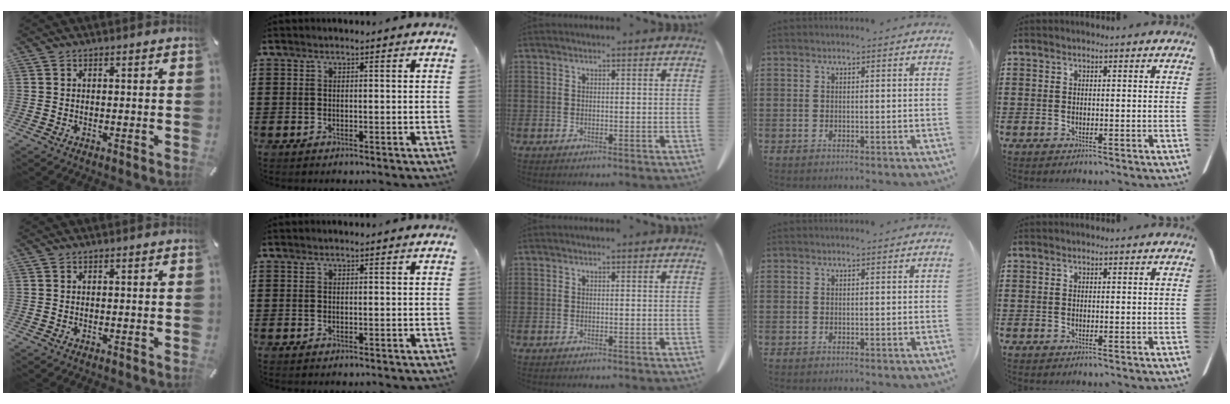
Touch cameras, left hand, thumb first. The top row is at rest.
{}